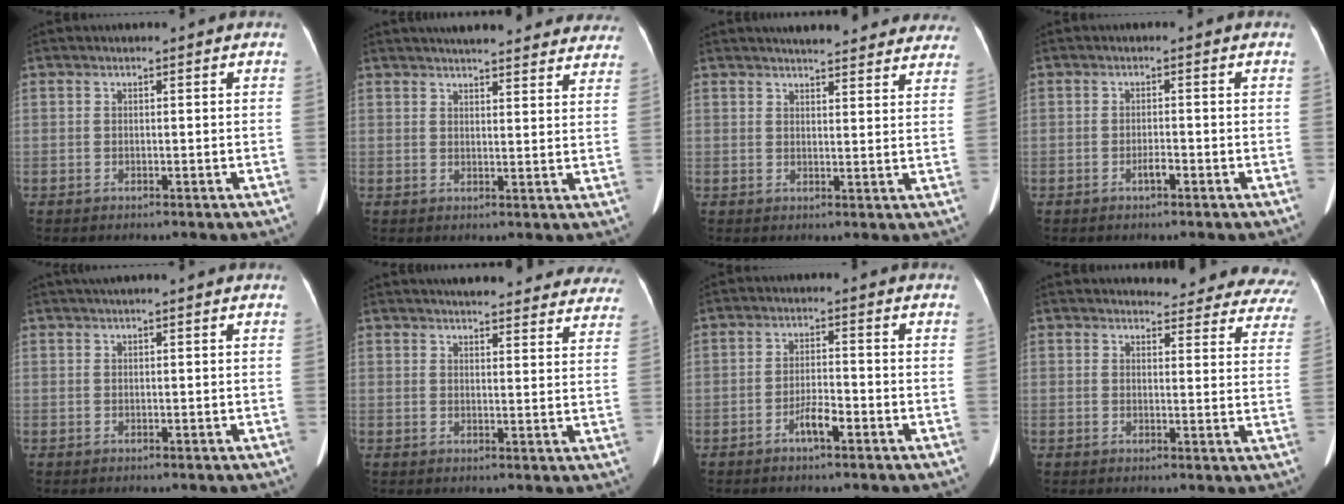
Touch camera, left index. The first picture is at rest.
{"total": 22.1, "force": [20.0, 4.5, 8.3], "torque": [-0.104, -0.003, 0.228]}
{"total": 17.6, "force": [16.0, 3.8, 6.3], "torque": [-0.062, 0.003, 0.177]}
{"total": 1.5, "force": [-1.1, 0.3, 1.1], "torque": [-0.021, -0.002, -0.017]}
{"total": 1.4, "force": [0.9, -0.1, 1.1], "torque": [-0.020, 0.020, 0.018]}
{"total": 21.8, "force": [19.9, 4.9, 7.5], "torque": [-0.085, -0.018, 0.219]}
{"total": 3.5, "force": [-2.3, 0.6, 2.6], "torque": [-0.050, -0.001, -0.040]}
{"total": 17.7, "force": [16.8, 4.6, 2.7], "torque": [0.007, -0.062, 0.156]}